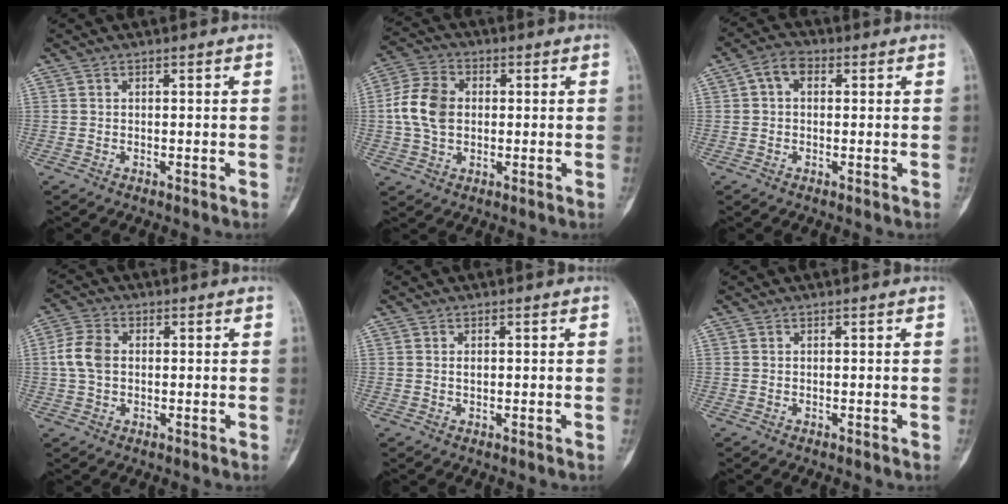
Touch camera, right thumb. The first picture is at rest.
{"total": 9.4, "force": [0.3, 6.8, 6.5], "torque": [-0.123, 0.015, 0.001]}
{"total": 4.5, "force": [1.0, 3.2, 3.0], "torque": [-0.042, 0.017, 0.010]}
{"total": 6.0, "force": [0.3, 4.2, 4.2], "torque": [-0.093, 0.012, 0.000]}
{"total": 0.8, "force": [0.1, 0.5, 0.6], "torque": [-0.006, 0.001, 0.003]}
{"total": 0.0}